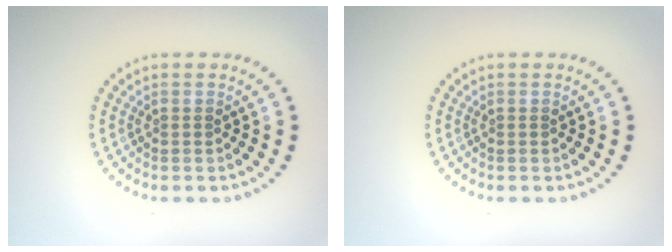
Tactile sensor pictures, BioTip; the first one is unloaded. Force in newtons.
{"total": 0.0}